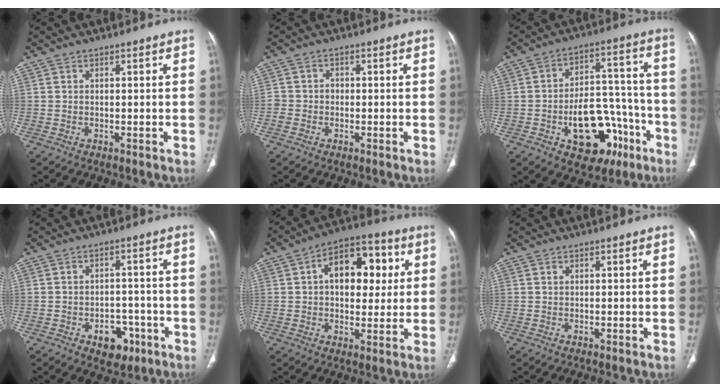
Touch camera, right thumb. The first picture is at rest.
{"total": 2.5, "force": [-0.8, 2.3, 0.7], "torque": [0.002, 0.016, -0.018]}
{"total": 18.5, "force": [-7.9, 10.9, 12.7], "torque": [-0.139, 0.061, -0.101]}
{"total": 6.7, "force": [-3.4, 4.6, 3.5], "torque": [-0.016, 0.027, -0.040]}
{"total": 14.5, "force": [3.1, 9.2, 10.9], "torque": [-0.111, 0.016, 0.040]}
{"total": 0.0}